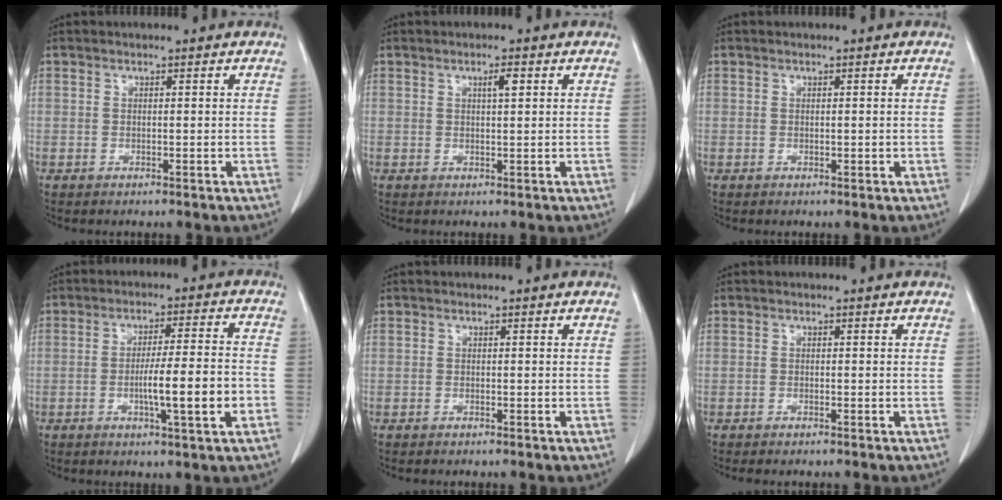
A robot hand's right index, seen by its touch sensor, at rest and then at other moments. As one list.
[{"total": 1.8, "force": [0.7, 0.2, 1.6], "torque": [-0.031, -0.001, 0.011]}, {"total": 0.7, "force": [0.0, 0.4, 0.6], "torque": [-0.009, -0.001, 0.003]}, {"total": 9.1, "force": [-2.5, 0.1, 8.7], "torque": [-0.138, 0.000, -0.041]}, {"total": 0.0}, {"total": 0.9, "force": [-0.8, 0.0, 0.4], "torque": [-0.010, -0.002, -0.011]}]